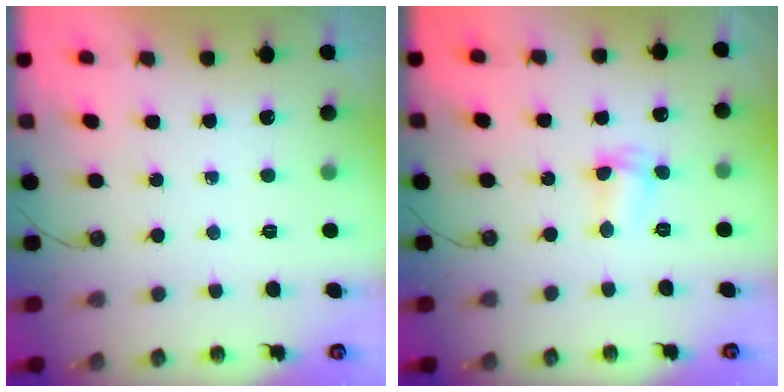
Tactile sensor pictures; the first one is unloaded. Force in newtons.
{"total": 2.9, "press": 2.9, "slide": 0.5}